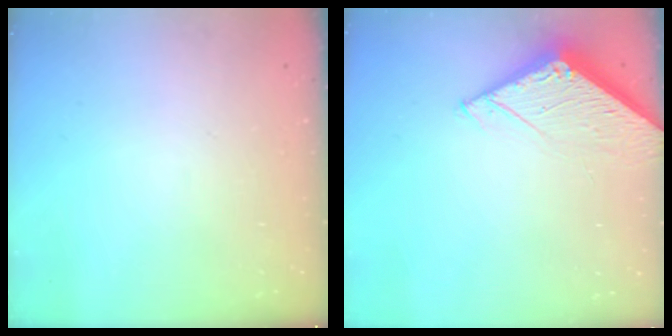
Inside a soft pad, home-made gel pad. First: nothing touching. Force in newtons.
{"total": 5.0, "press": 4.9, "slide": 0.5}